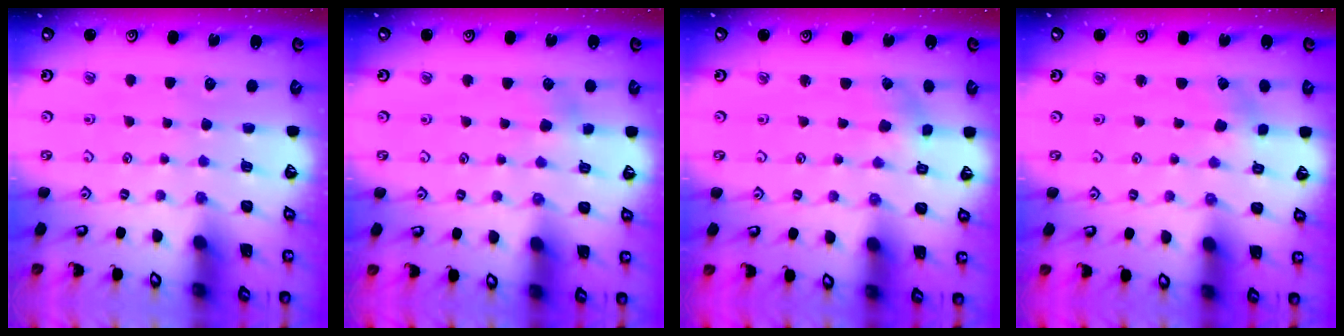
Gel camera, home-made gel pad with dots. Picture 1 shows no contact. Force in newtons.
{"total": 3.4, "press": 3.4, "slide": 0.3}
{"total": 0.0}
{"total": 1.6, "press": 1.5, "slide": 0.2}